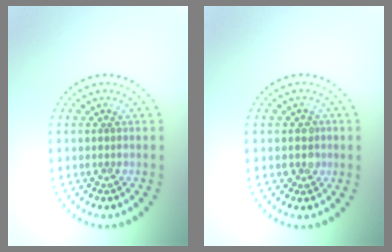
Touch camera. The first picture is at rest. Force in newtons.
{"total": 1.7, "press": 1.6, "slide": 0.7}